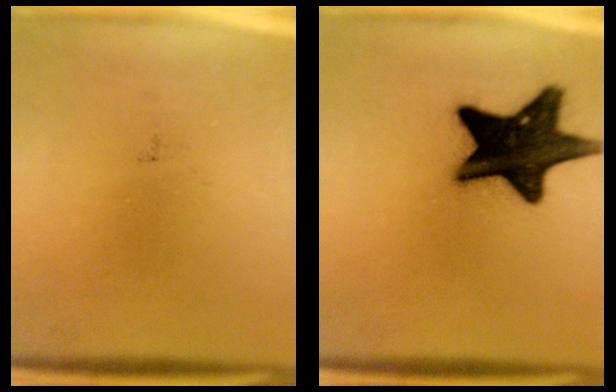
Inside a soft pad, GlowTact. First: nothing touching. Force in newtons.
{"total": 18.3}